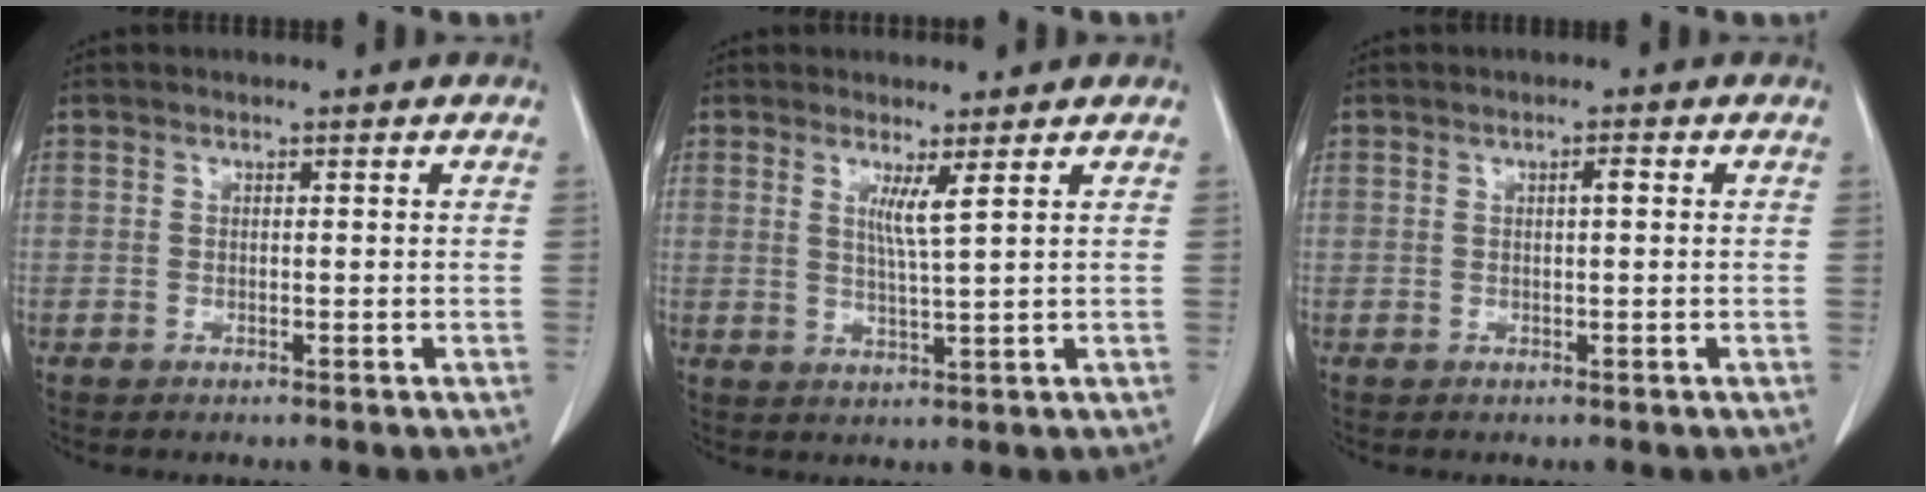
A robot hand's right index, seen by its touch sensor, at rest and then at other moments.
{"total": 3.1, "force": [1.4, -0.7, 2.7], "torque": [-0.051, -0.012, 0.027]}
{"total": 1.1, "force": [0.2, 0.2, 1.1], "torque": [-0.017, 0.003, 0.001]}